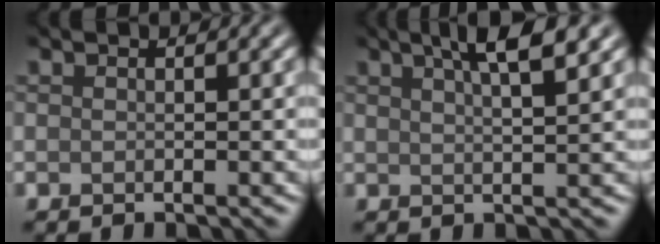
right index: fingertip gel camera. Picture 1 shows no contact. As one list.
[{"total": 4.7, "force": [2.8, 1.1, 3.6], "torque": [-0.042, 0.016, 0.035]}]